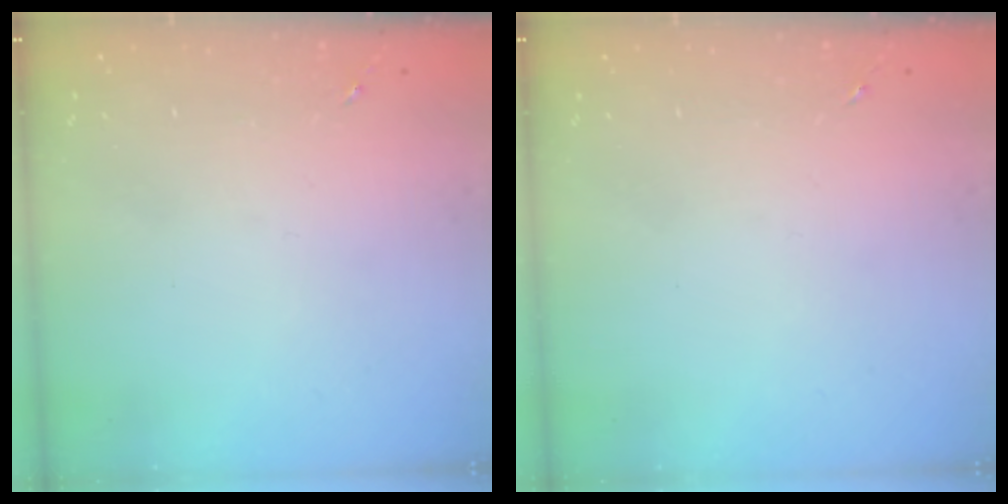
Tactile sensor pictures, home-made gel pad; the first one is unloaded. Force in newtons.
{"total": 0.0}